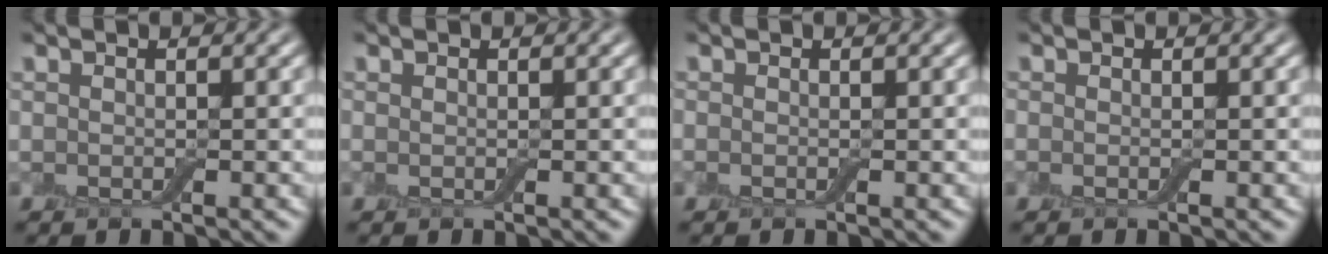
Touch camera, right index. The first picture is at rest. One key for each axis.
{"total": 0.0}
{"total": 0.0}
{"total": 0.0}